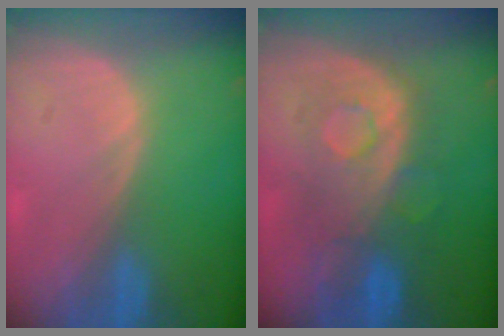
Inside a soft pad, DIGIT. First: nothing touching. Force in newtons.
{"total": 8.6, "press": 8.4, "slide": 1.4}